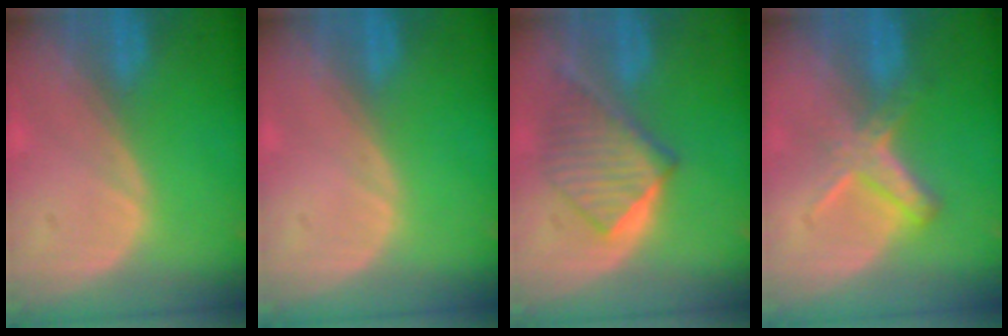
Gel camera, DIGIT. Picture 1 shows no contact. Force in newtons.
{"total": 0.0}
{"total": 6.7, "press": 6.6, "slide": 0.6}
{"total": 5.7, "press": 5.1, "slide": 2.6}